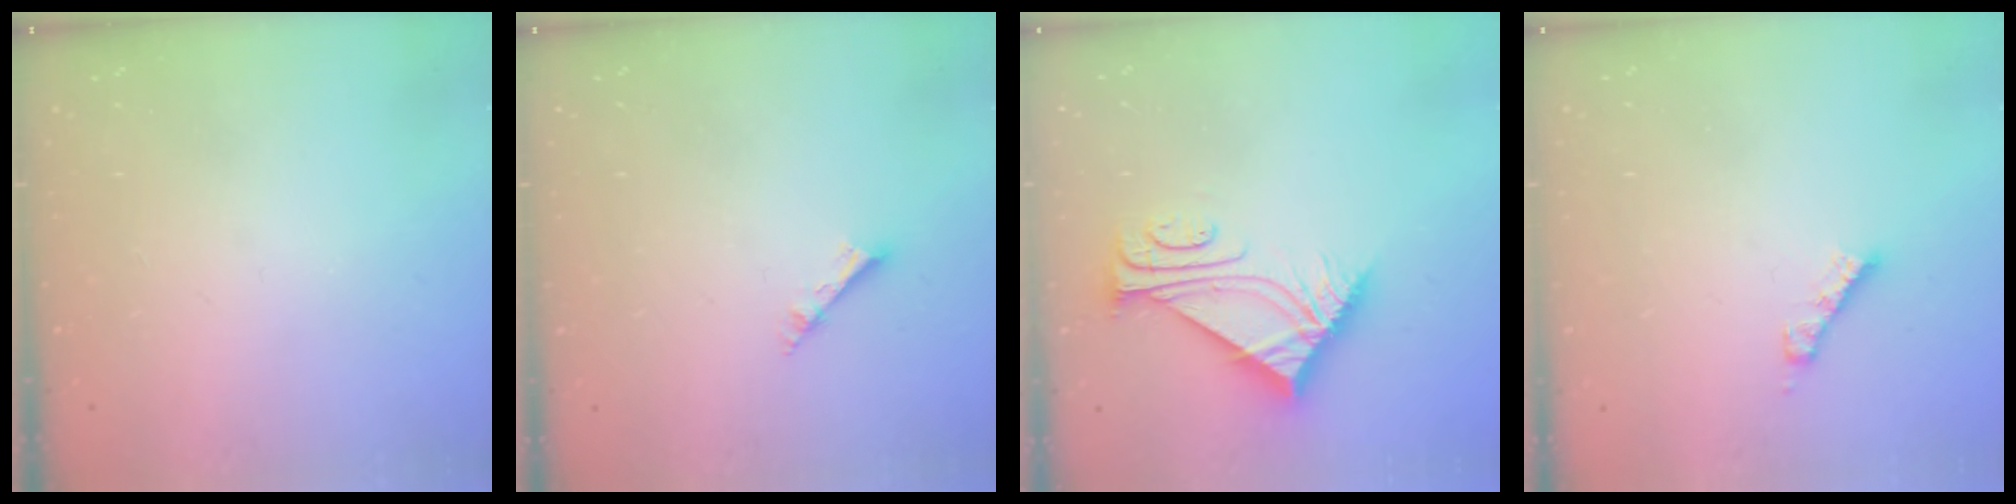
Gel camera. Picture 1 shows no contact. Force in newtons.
{"total": 2.6, "press": 2.5, "slide": 0.2}
{"total": 9.0, "press": 9.0, "slide": 0.1}
{"total": 4.0, "press": 4.0, "slide": 0.2}